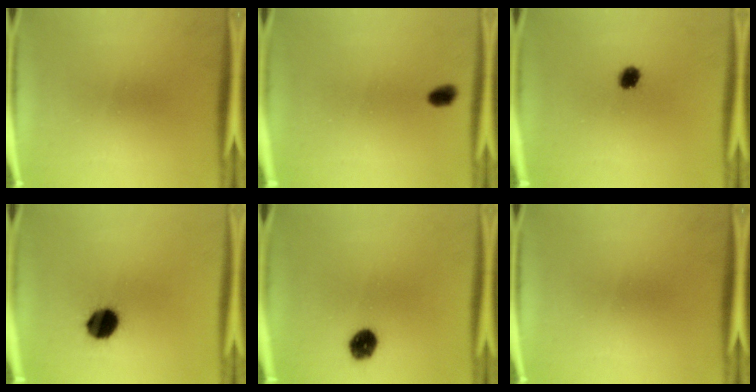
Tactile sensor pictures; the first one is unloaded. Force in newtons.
{"total": 2.7}
{"total": 3.3}
{"total": 9.6}
{"total": 6.0}
{"total": 0.0}